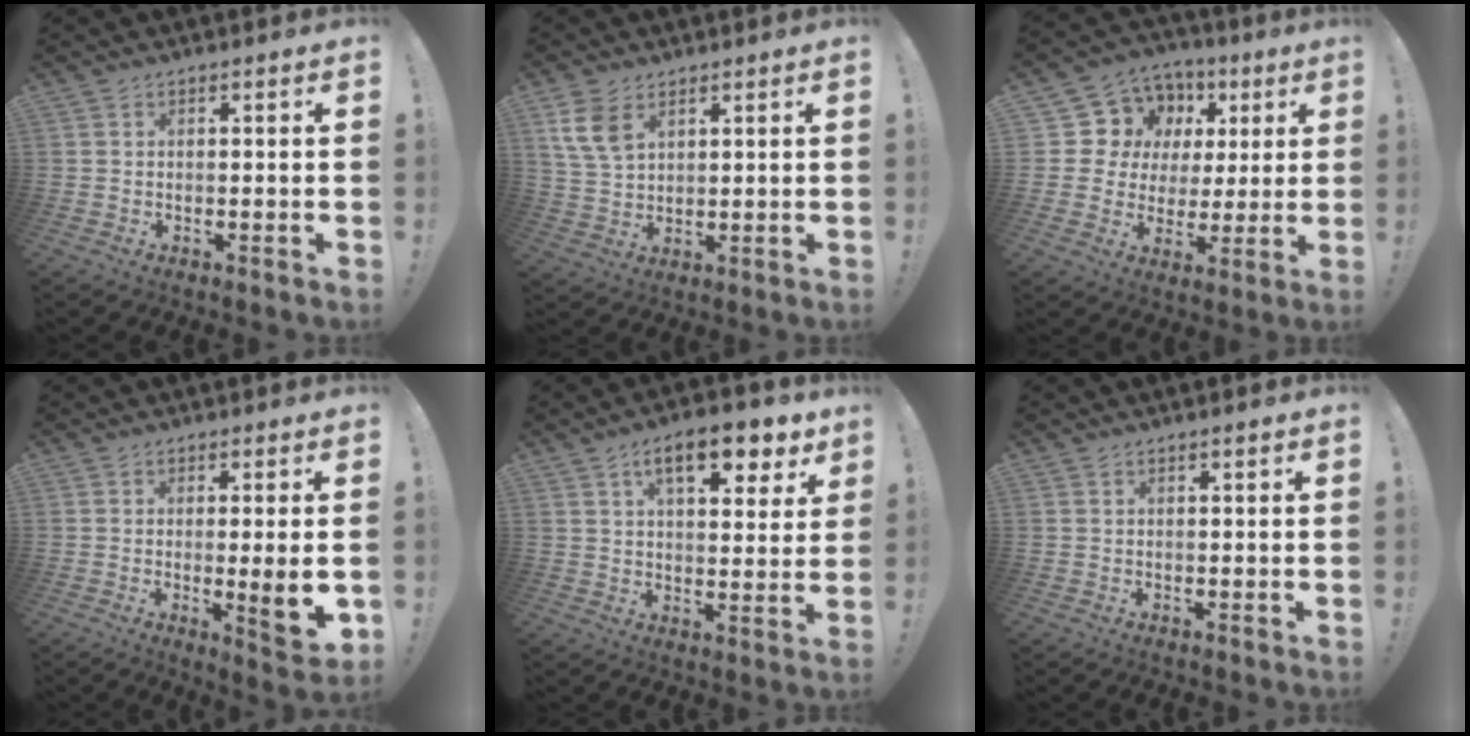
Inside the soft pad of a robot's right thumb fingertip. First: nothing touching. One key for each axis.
{"total": 8.6, "fx": 4.5, "fy": 5.3, "fz": 5.1, "tx": -0.090, "ty": -0.015, "tz": 0.086}
{"total": 10.2, "fx": 3.4, "fy": 9.4, "fz": 2.3, "tx": -0.031, "ty": -0.028, "tz": 0.079}
{"total": 8.1, "fx": -0.4, "fy": 0.6, "fz": 8.1, "tx": -0.106, "ty": -0.013, "tz": -0.006}
{"total": 13.2, "fx": 7.0, "fy": 5.1, "fz": 10.0, "tx": -0.137, "ty": -0.030, "tz": 0.114}
{"total": 1.0, "fx": 0.7, "fy": -0.1, "fz": 0.7, "tx": -0.007, "ty": -0.002, "tz": 0.010}